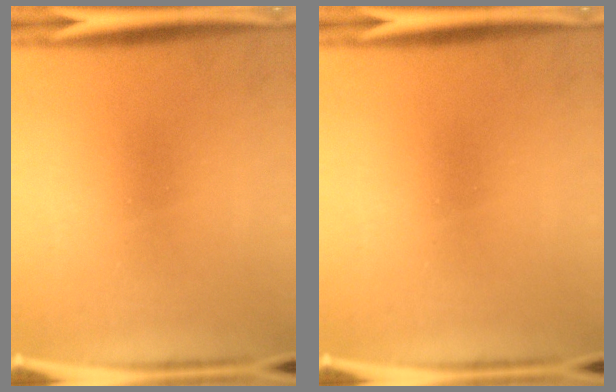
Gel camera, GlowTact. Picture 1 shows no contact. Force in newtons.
{"total": 0.0}